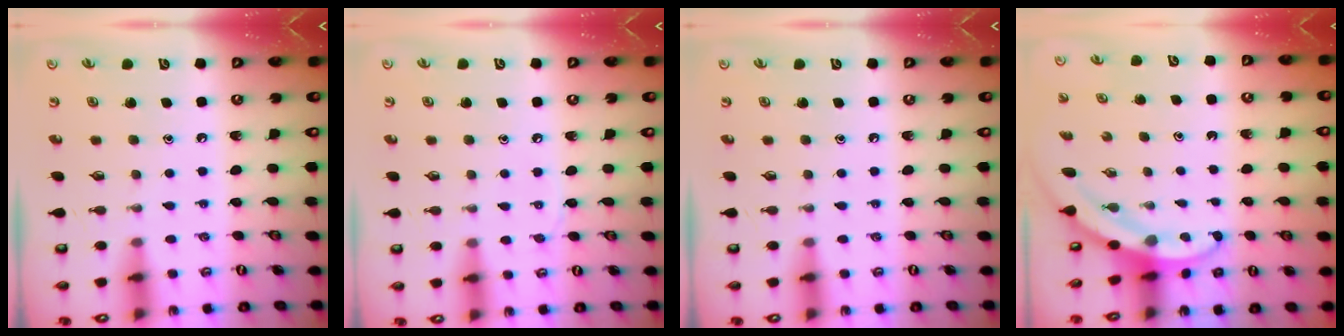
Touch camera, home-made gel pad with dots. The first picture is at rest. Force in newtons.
{"total": 4.6, "press": 4.5, "slide": 0.6}
{"total": 0.0}
{"total": 3.5, "press": 3.5, "slide": 0.2}